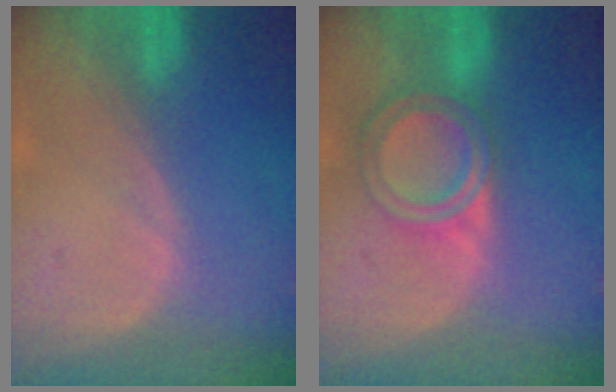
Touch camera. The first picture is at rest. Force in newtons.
{"total": 6.7, "press": 6.0, "slide": 3.1}